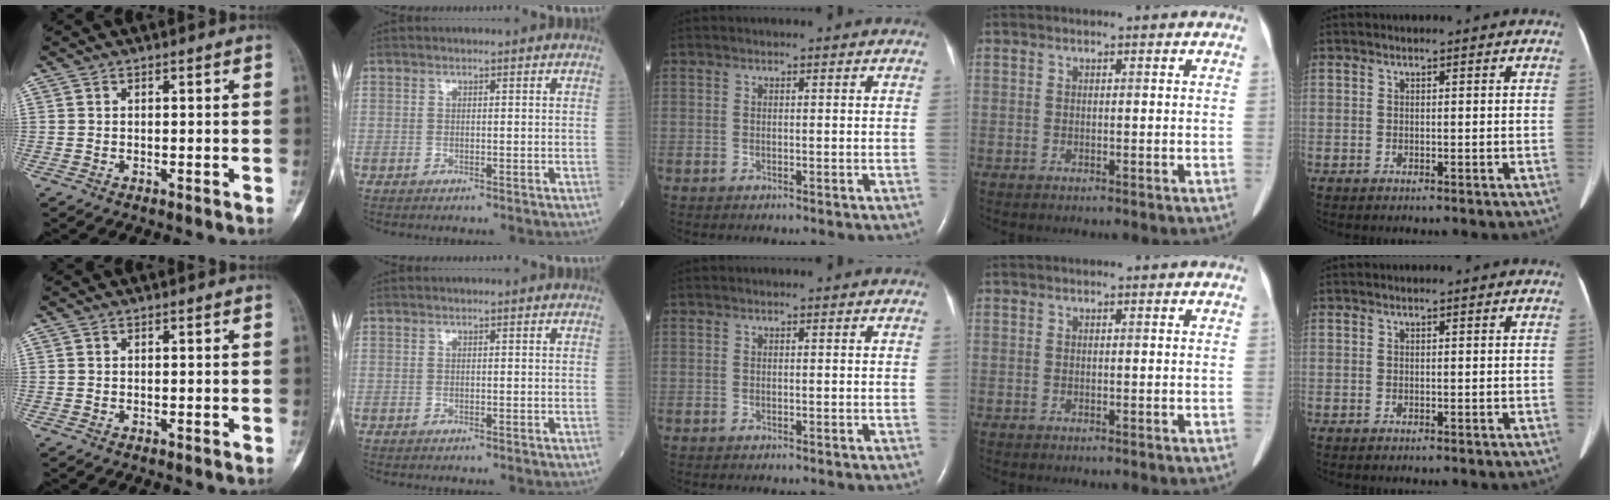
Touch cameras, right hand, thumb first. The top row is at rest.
{}